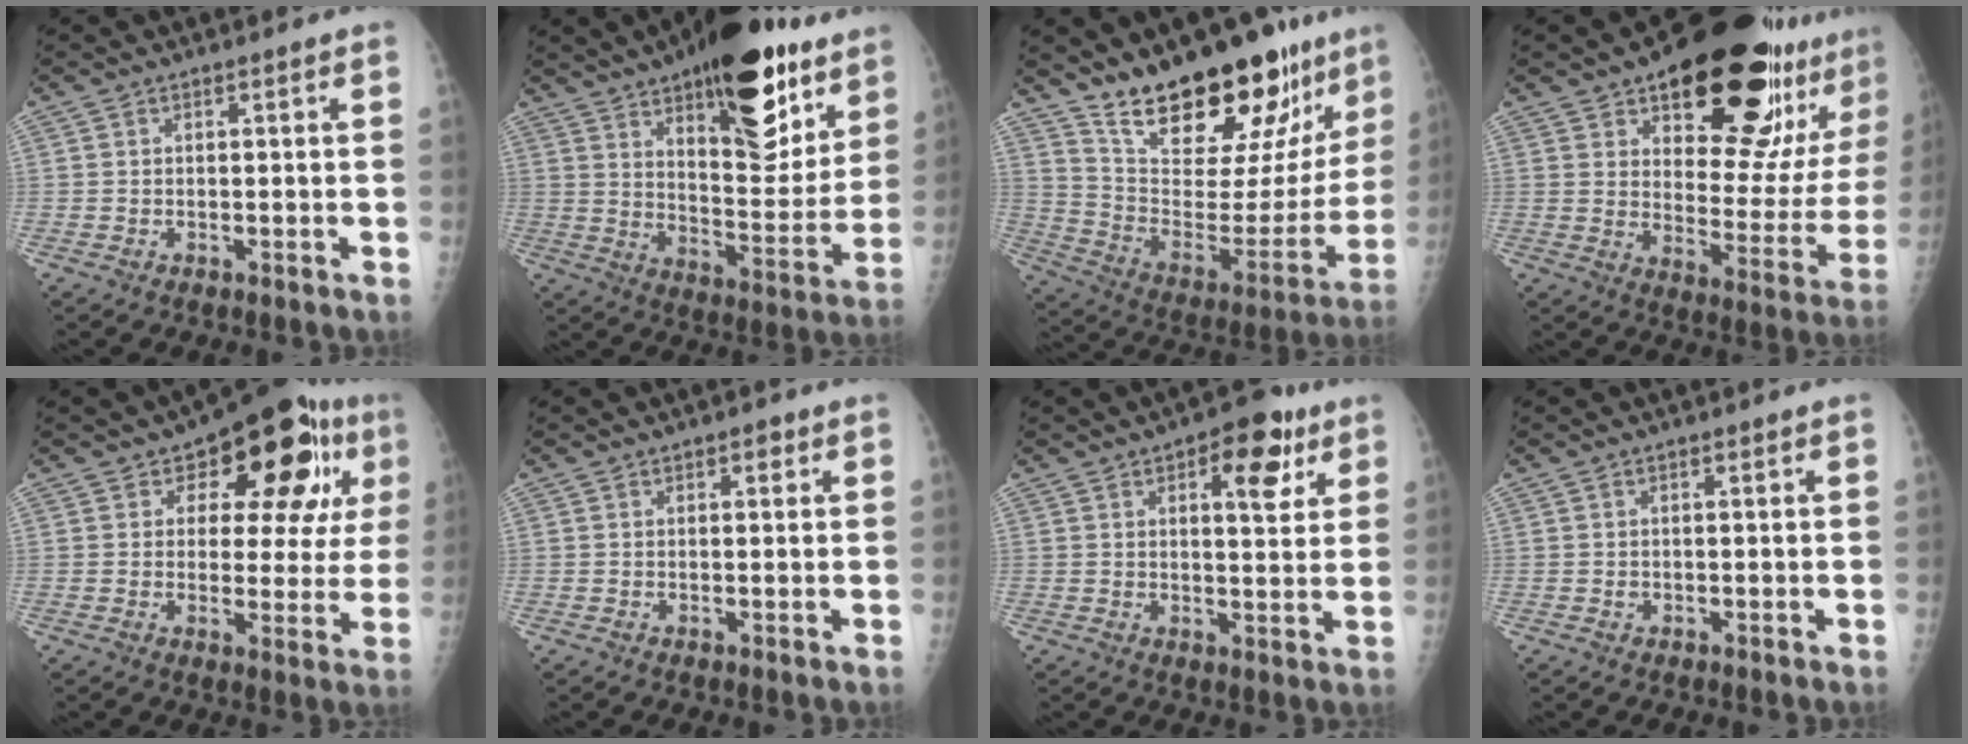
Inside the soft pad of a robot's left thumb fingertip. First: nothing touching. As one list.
[{"total": 26.2, "force": [15.3, 10.6, 18.5], "torque": [-0.222, -0.057, 0.228]}, {"total": 27.2, "force": [20.5, 10.2, 14.7], "torque": [-0.184, -0.110, 0.316]}, {"total": 27.0, "force": [17.9, 10.8, 17.1], "torque": [-0.189, -0.086, 0.246]}, {"total": 16.7, "force": [6.5, 8.7, 12.6], "torque": [-0.111, 0.000, 0.080]}, {"total": 1.6, "force": [0.9, 0.9, 1.0], "torque": [-0.004, -0.001, 0.009]}, {"total": 9.6, "force": [4.6, 4.3, 7.2], "torque": [-0.067, -0.015, 0.058]}, {"total": 0.6, "force": [0.1, 0.6, 0.3], "torque": [0.001, 0.001, 0.000]}]